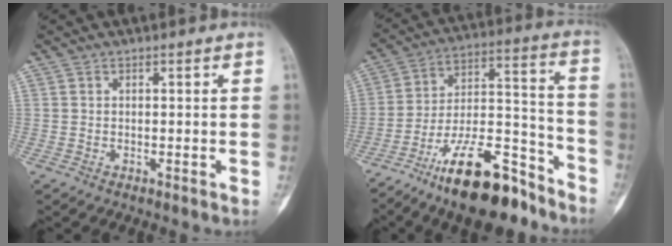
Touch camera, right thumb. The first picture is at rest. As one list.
[{"total": 20.7, "force": [-14.5, 7.2, 12.9], "torque": [-0.207, 0.097, -0.244]}]